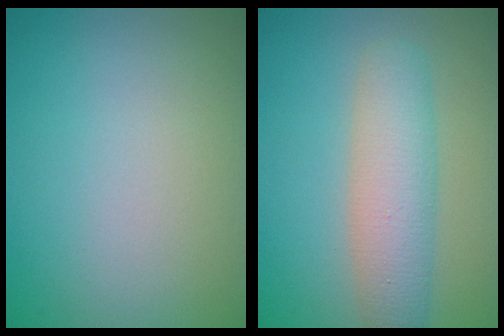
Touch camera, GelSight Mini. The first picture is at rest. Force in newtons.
{"total": 4.8, "press": 4.8, "slide": 0.2}